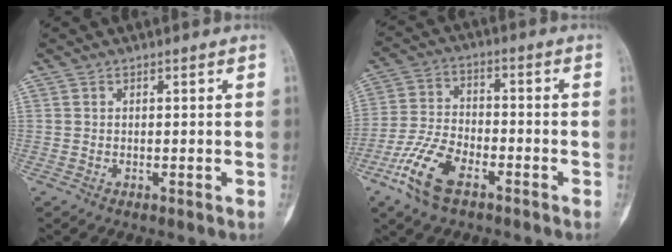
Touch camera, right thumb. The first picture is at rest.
{"total": 11.1, "force": [-6.3, 5.1, 7.6], "torque": [-0.162, 0.019, -0.126]}